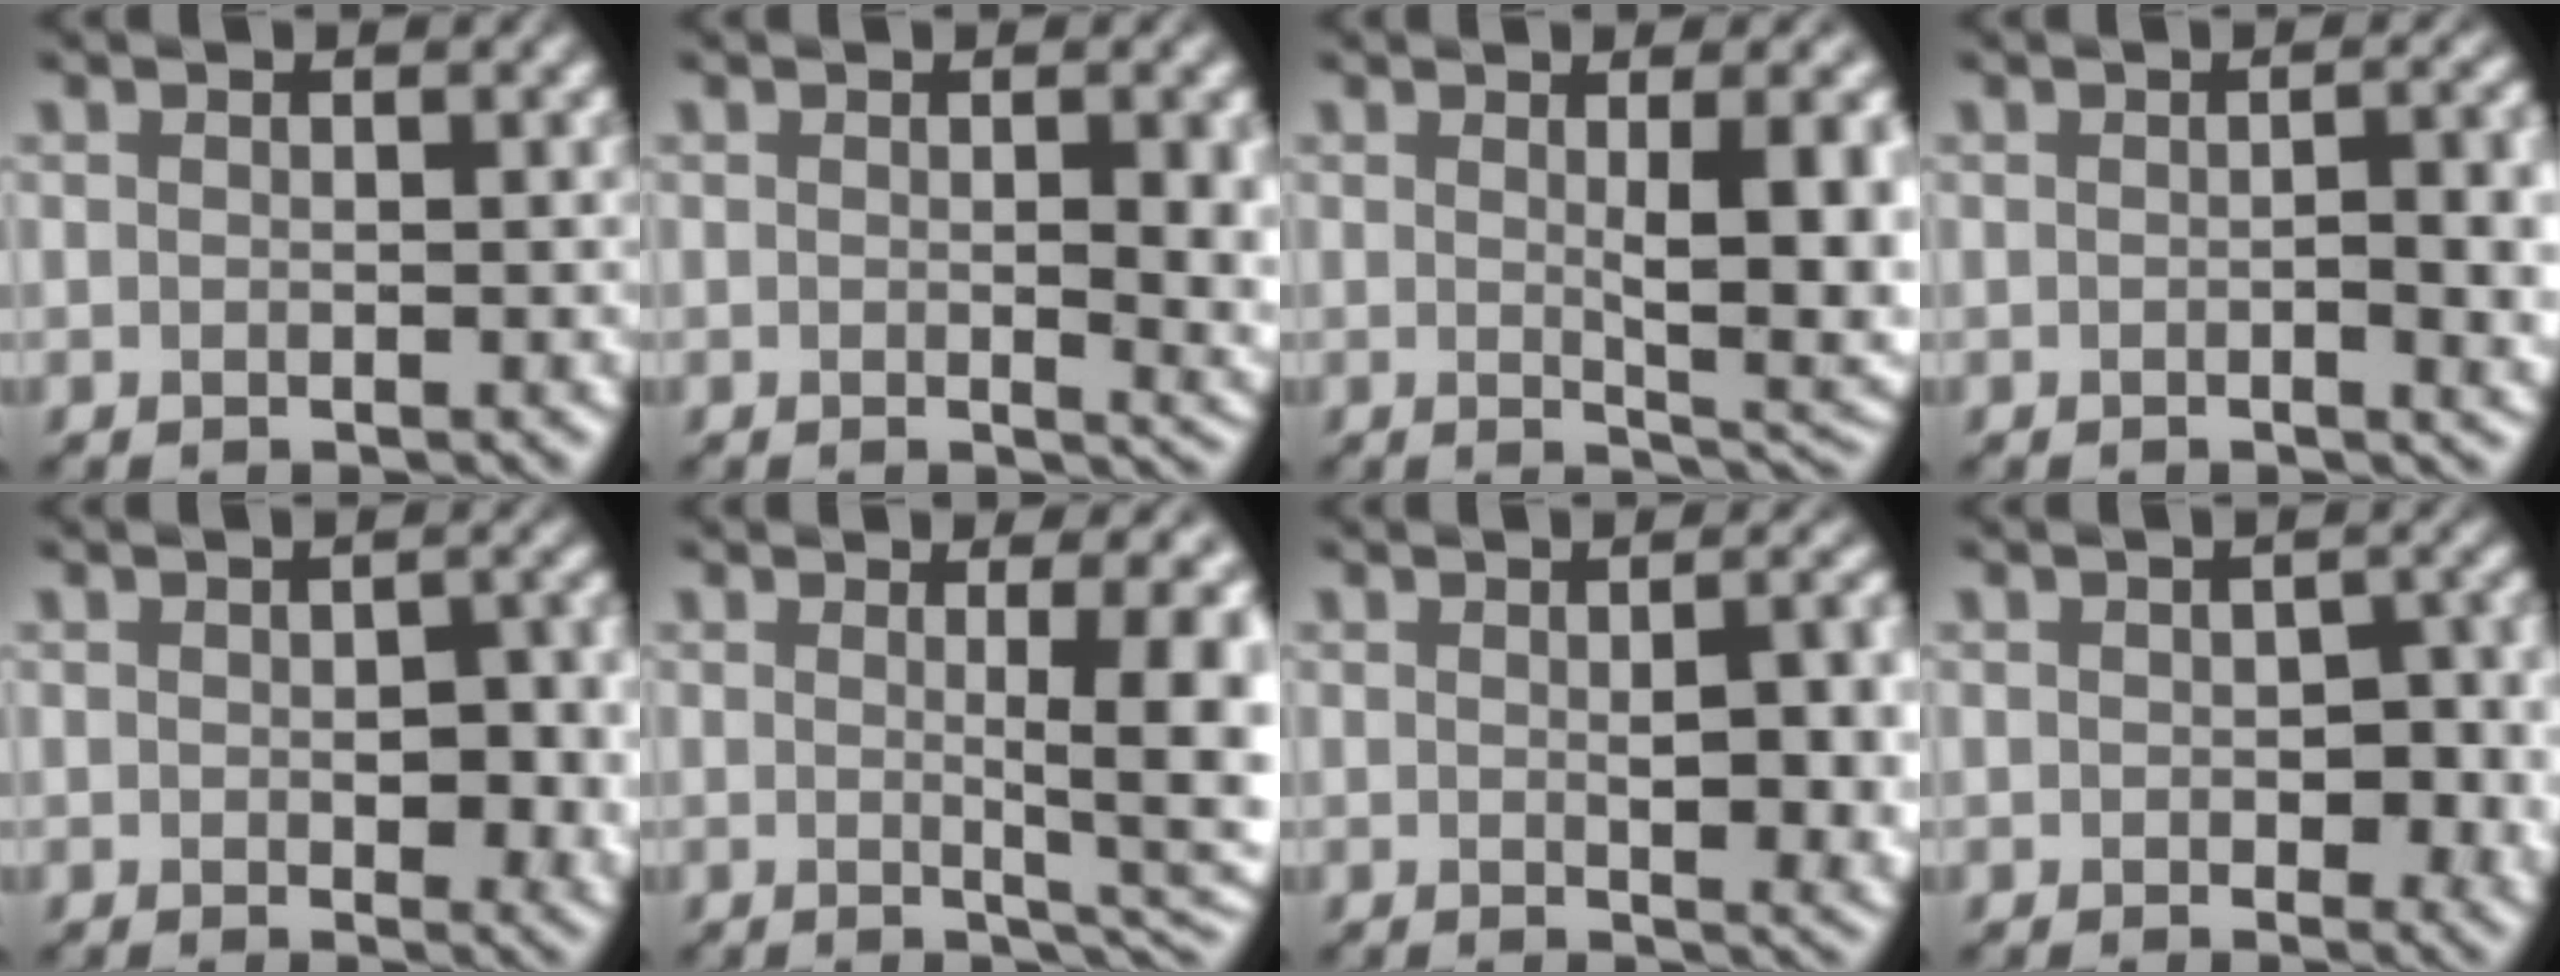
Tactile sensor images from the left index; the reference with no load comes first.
{"total": 4.1, "force": [0.1, 1.1, 3.9], "torque": [-0.048, -0.006, 0.004]}
{"total": 7.2, "force": [0.6, 2.0, 6.9], "torque": [-0.085, -0.009, 0.017]}
{"total": 4.2, "force": [-0.4, 1.2, 4.0], "torque": [-0.052, -0.004, -0.004]}
{"total": 4.3, "force": [-0.2, 2.3, 3.7], "torque": [-0.042, -0.007, 0.001]}
{"total": 7.5, "force": [0.6, 2.0, 7.2], "torque": [-0.069, -0.006, 0.011]}
{"total": 6.3, "force": [0.0, 2.1, 5.9], "torque": [-0.063, -0.007, 0.010]}
{"total": 3.3, "force": [-0.2, 2.0, 2.6], "torque": [-0.033, -0.008, -0.003]}